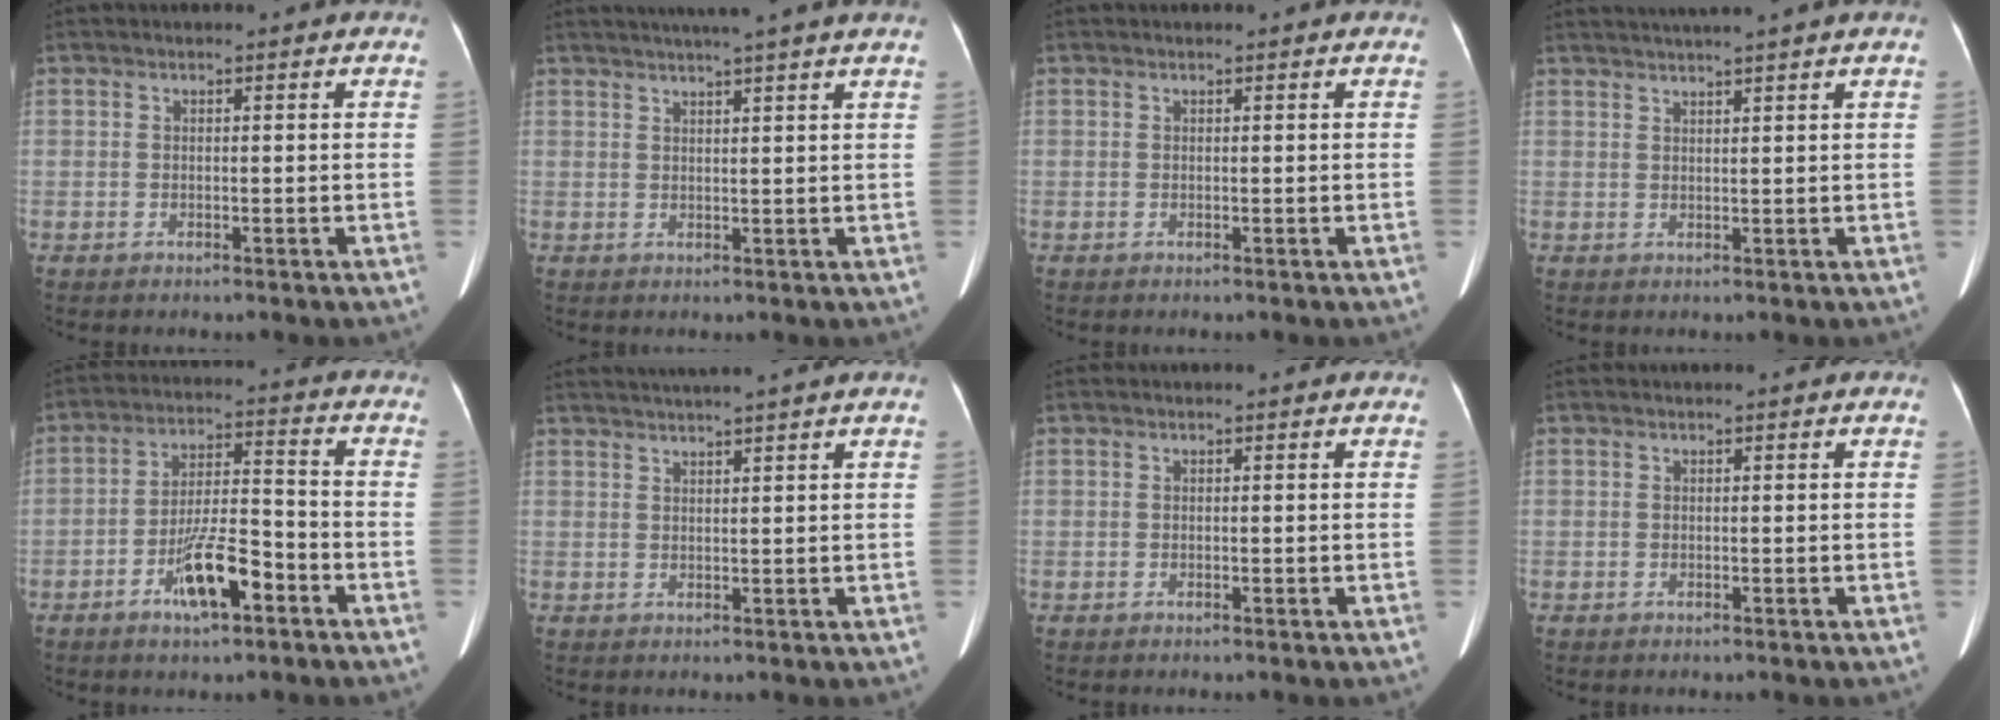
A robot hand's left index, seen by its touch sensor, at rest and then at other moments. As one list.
[{"total": 7.9, "force": [6.6, -1.3, 4.2], "torque": [-0.057, 0.022, 0.076]}, {"total": 0.0}, {"total": 5.6, "force": [4.8, -1.4, 2.6], "torque": [-0.034, 0.021, 0.068]}, {"total": 9.4, "force": [-4.8, 2.2, 7.8], "torque": [-0.152, 0.003, -0.081]}, {"total": 5.8, "force": [4.9, -1.5, 2.6], "torque": [-0.035, 0.020, 0.071]}, {"total": 0.0}, {"total": 0.0}]